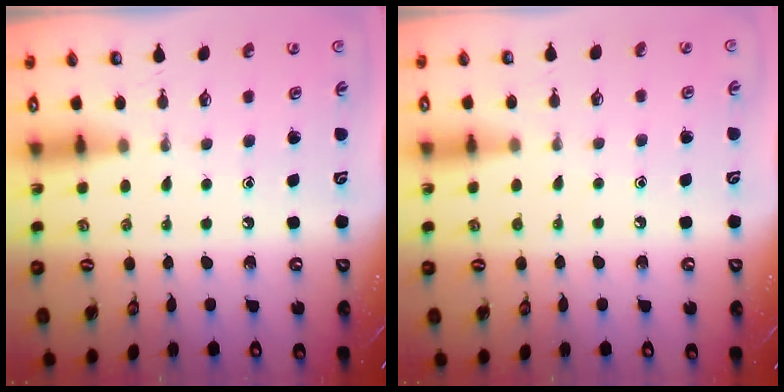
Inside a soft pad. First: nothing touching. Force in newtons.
{"total": 3.9, "press": 3.9, "slide": 0.4}